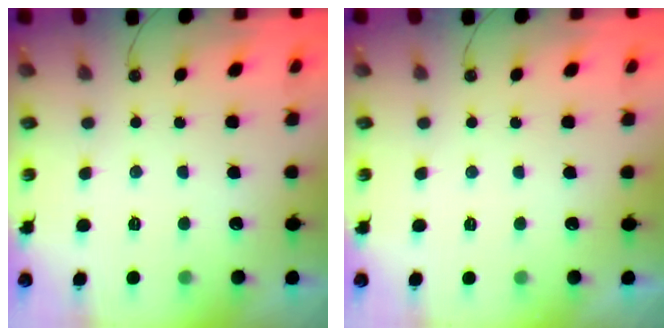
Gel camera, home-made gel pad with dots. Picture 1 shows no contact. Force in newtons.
{"total": 2.2, "press": 2.2, "slide": 0.4}